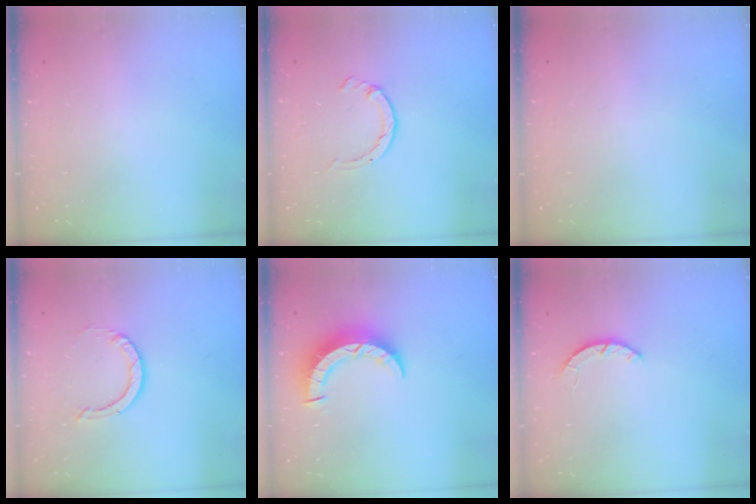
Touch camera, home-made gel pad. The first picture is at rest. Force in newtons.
{"total": 2.6, "press": 2.6, "slide": 0.4}
{"total": 2.5, "press": 2.5, "slide": 0.2}
{"total": 2.9, "press": 2.9, "slide": 0.2}
{"total": 7.7, "press": 7.6, "slide": 0.8}
{"total": 2.2, "press": 2.2, "slide": 0.3}